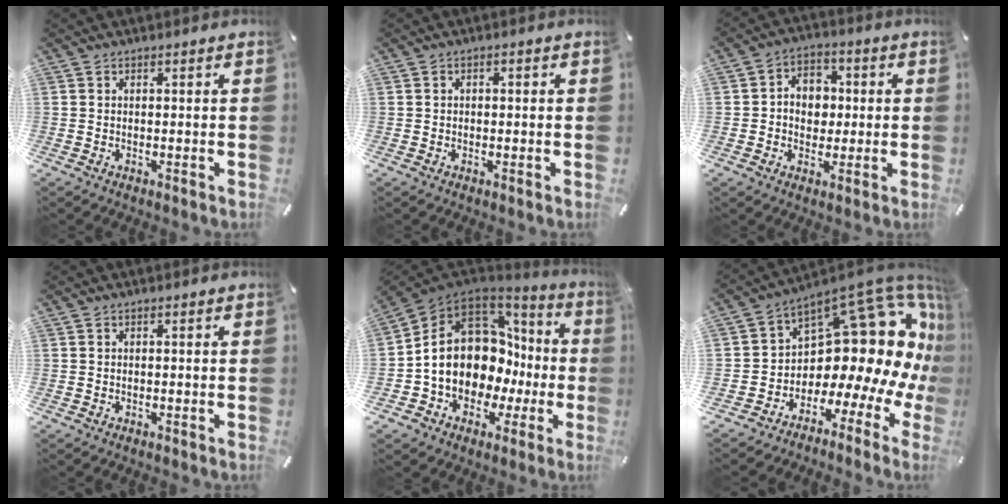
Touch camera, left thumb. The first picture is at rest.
{"total": 0.8, "force": [-0.2, 0.7, 0.4], "torque": [-0.006, 0.005, -0.006]}
{"total": 6.8, "force": [-0.4, 6.0, 3.2], "torque": [-0.053, 0.015, -0.008]}
{"total": 0.0}
{"total": 16.6, "force": [1.0, 13.1, 10.3], "torque": [-0.193, -0.020, 0.026]}
{"total": 18.9, "force": [6.6, 10.5, 14.3], "torque": [-0.207, -0.089, 0.128]}